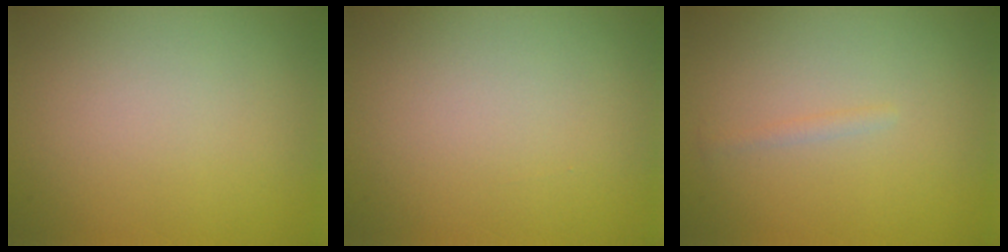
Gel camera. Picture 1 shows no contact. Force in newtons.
{"total": 0.0}
{"total": 0.6, "press": 0.6, "slide": 0.0}